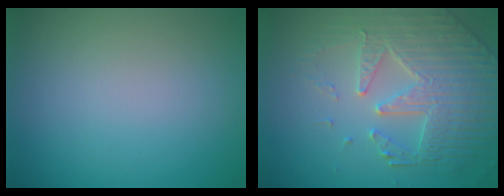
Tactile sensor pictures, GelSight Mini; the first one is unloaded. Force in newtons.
{"total": 5.3, "press": 5.0, "slide": 2.0}